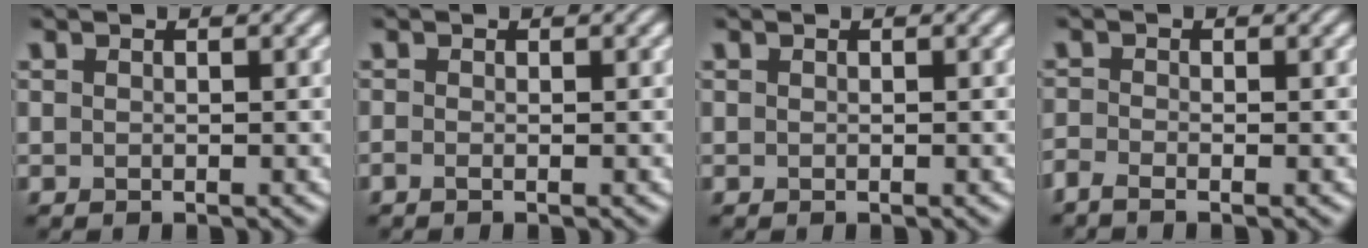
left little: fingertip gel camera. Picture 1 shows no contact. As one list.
[{"total": 0.7, "force": [-0.3, 0.2, 0.6], "torque": [-0.012, -0.009, -0.007]}, {"total": 0.0}, {"total": 1.6, "force": [-1.3, 0.3, 0.9], "torque": [-0.022, -0.014, -0.036]}]